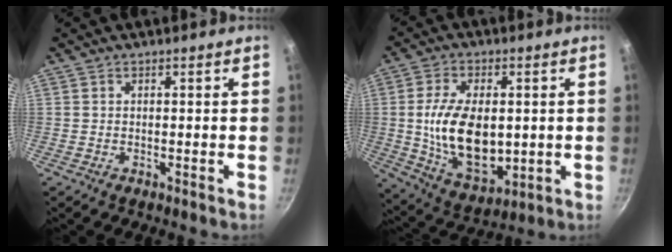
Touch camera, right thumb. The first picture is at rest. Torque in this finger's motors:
{"motor_torque": [-0.64, 1.76, 1.47, 0.41, 0.12]}